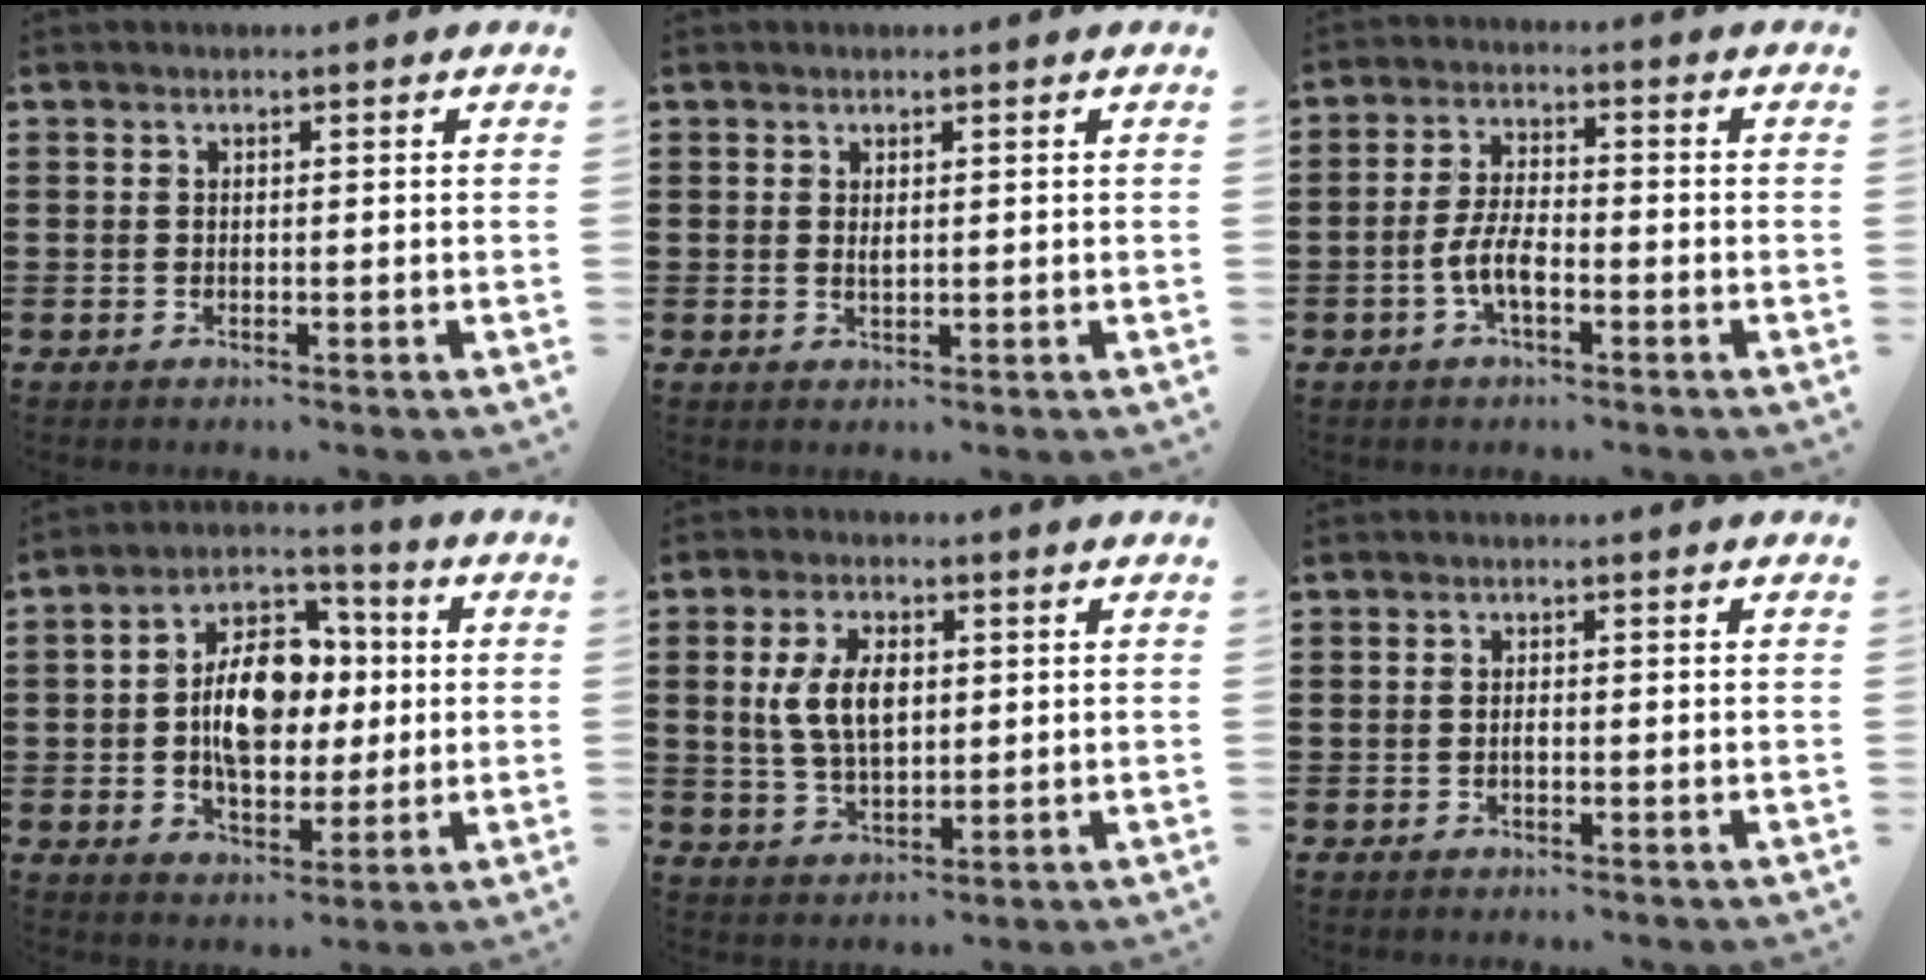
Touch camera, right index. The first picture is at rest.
{"total": 0.9, "force": [0.4, 0.3, 0.8], "torque": [-0.015, 0.004, 0.005]}
{"total": 5.3, "force": [-2.0, 1.8, 4.6], "torque": [-0.112, -0.006, -0.046]}
{"total": 11.2, "force": [0.3, 7.2, 8.5], "torque": [-0.158, 0.014, 0.001]}
{"total": 7.3, "force": [1.1, 3.9, 6.0], "torque": [-0.137, 0.003, 0.010]}
{"total": 0.7, "force": [-0.3, 0.3, 0.6], "torque": [-0.012, -0.002, -0.005]}